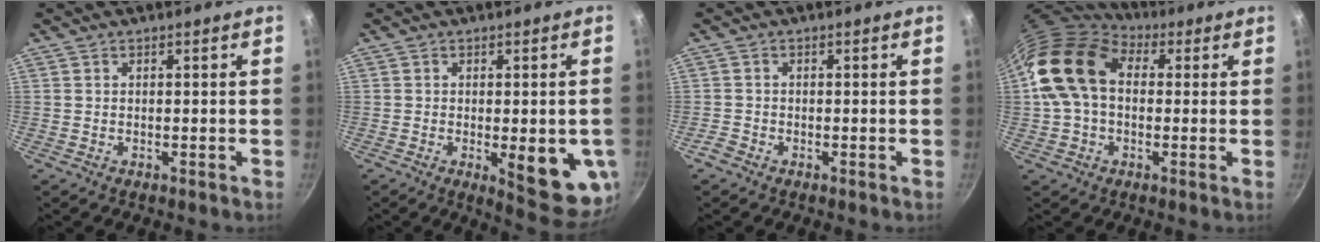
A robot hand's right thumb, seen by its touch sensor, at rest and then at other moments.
{"total": 12.2, "force": [-2.4, 4.0, 11.2], "torque": [-0.113, -0.014, -0.024]}
{"total": 1.7, "force": [-1.3, 1.1, 0.4], "torque": [-0.010, 0.007, -0.026]}
{"total": 15.2, "force": [2.3, 10.7, 10.5], "torque": [-0.169, 0.021, 0.026]}